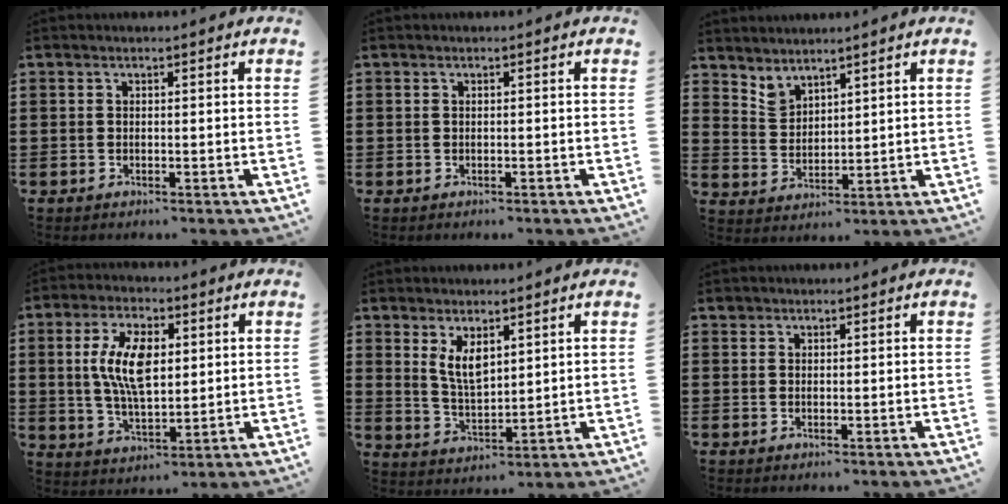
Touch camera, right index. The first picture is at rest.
{"total": 0.0}
{"total": 3.4, "force": [3.2, 1.1, 0.0], "torque": [-0.012, -0.004, 0.064]}
{"total": 9.4, "force": [1.7, 4.4, 8.1], "torque": [-0.175, 0.009, 0.028]}
{"total": 4.7, "force": [2.6, 1.9, 3.4], "torque": [-0.073, -0.004, 0.047]}
{"total": 0.7, "force": [0.4, 0.5, 0.0], "torque": [-0.001, 0.002, 0.009]}